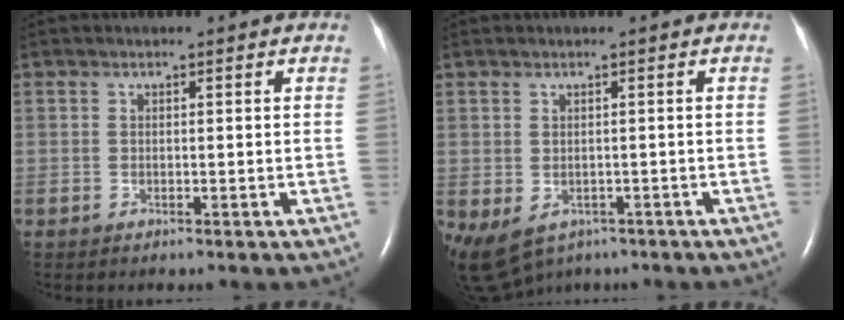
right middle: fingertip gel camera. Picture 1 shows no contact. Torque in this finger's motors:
{"motor_torque": [0.65, -0.86, 0.94, 0.21]}